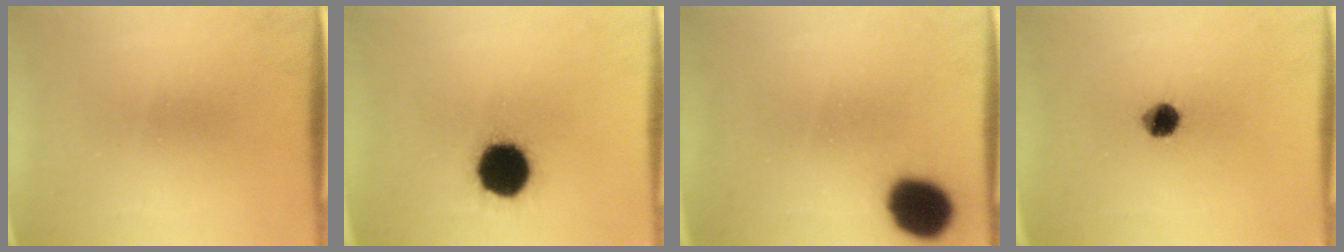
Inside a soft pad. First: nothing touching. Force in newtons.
{"total": 16.3}
{"total": 13.0}
{"total": 5.3}